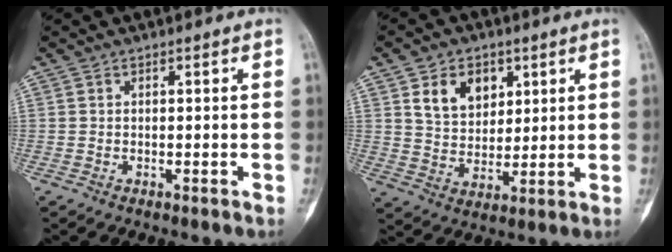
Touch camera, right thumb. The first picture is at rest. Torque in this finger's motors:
{"motor_torque": [-0.20, 0.28, 0.40, 0.07, 0.24]}